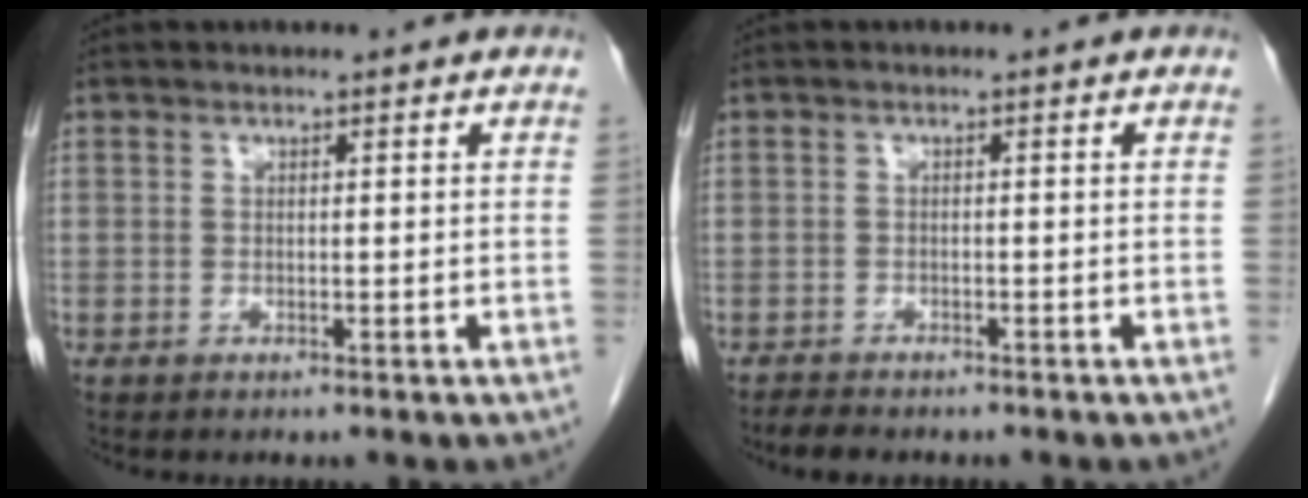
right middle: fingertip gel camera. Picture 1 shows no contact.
{"total": 2.8, "force": [-2.4, 0.8, 1.1], "torque": [-0.024, -0.007, -0.034]}